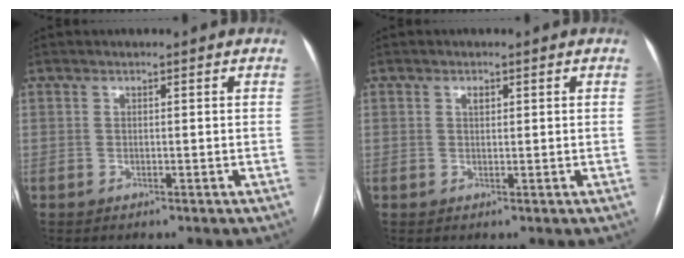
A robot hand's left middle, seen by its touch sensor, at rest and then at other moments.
{"total": 1.0, "force": [0.5, 0.5, 0.7], "torque": [-0.014, 0.001, 0.009]}